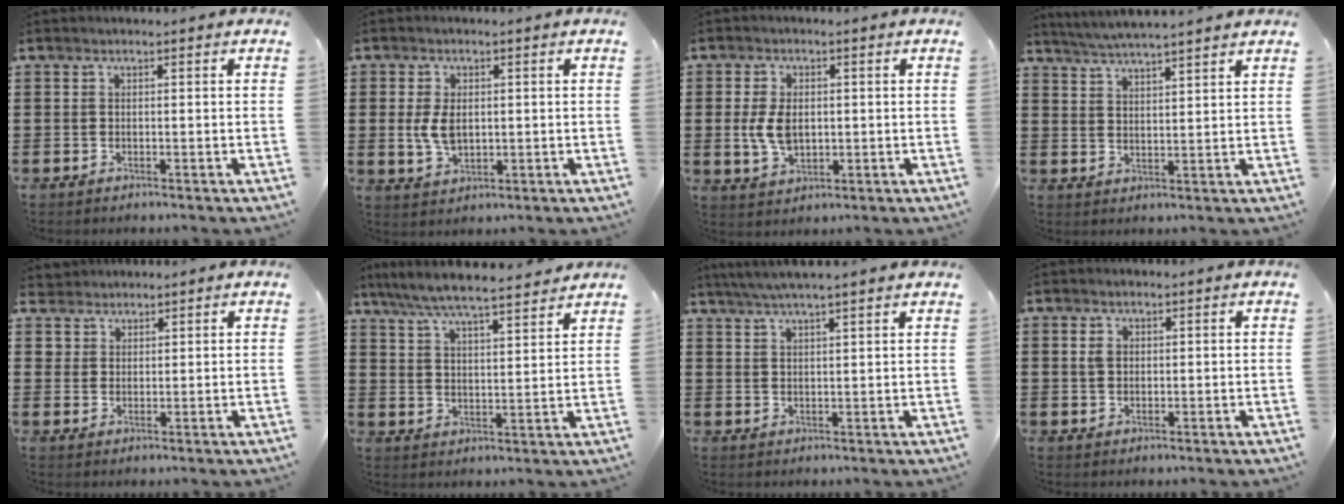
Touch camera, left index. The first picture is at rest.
{"total": 4.8, "force": [0.2, 2.7, 3.9], "torque": [-0.092, 0.002, -0.001]}
{"total": 5.4, "force": [0.1, 3.4, 4.2], "torque": [-0.106, 0.004, -0.004]}
{"total": 3.8, "force": [3.6, -0.6, 0.8], "torque": [-0.028, -0.016, 0.063]}
{"total": 2.9, "force": [2.3, 1.8, -0.4], "torque": [-0.005, 0.006, 0.045]}
{"total": 6.4, "force": [5.9, 0.1, 2.3], "torque": [-0.069, -0.032, 0.103]}
{"total": 3.7, "force": [3.2, -0.4, 1.7], "torque": [-0.041, -0.006, 0.059]}
{"total": 1.9, "force": [0.7, 1.4, 1.2], "torque": [-0.026, 0.006, 0.012]}